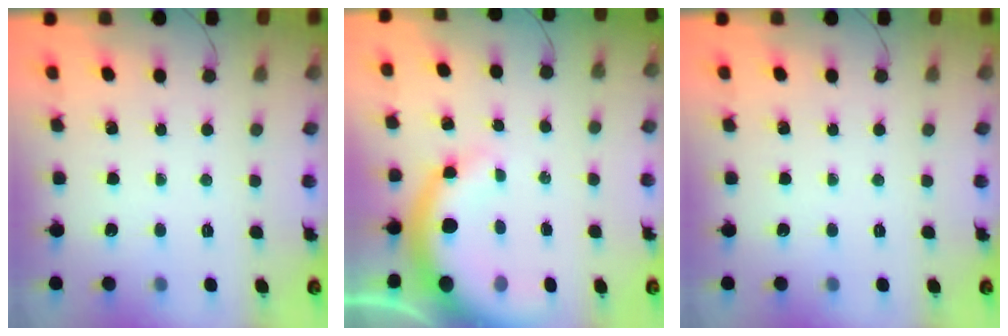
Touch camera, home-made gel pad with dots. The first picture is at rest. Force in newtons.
{"total": 10.0, "press": 9.8, "slide": 2.0}
{"total": 0.0}